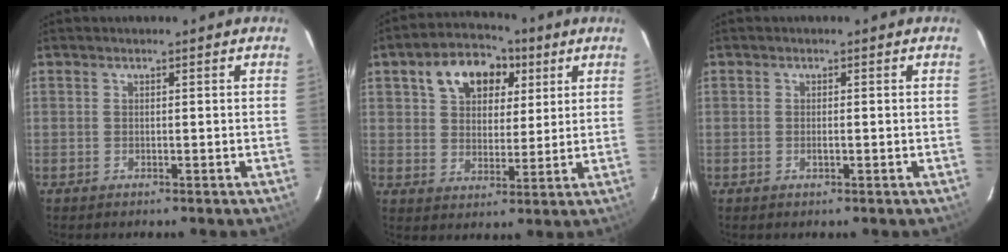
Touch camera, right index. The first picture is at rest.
{"total": 12.3, "force": [5.4, 8.4, 7.3], "torque": [-0.140, 0.037, 0.091]}
{"total": 1.1, "force": [-0.3, 0.4, 1.0], "torque": [-0.018, 0.000, -0.005]}